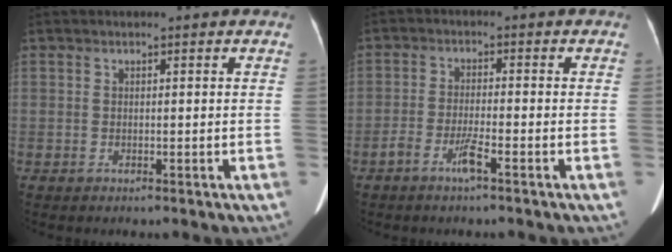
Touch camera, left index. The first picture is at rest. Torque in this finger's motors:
{"motor_torque": [0.40, 0.35, 0.16, 0.09]}